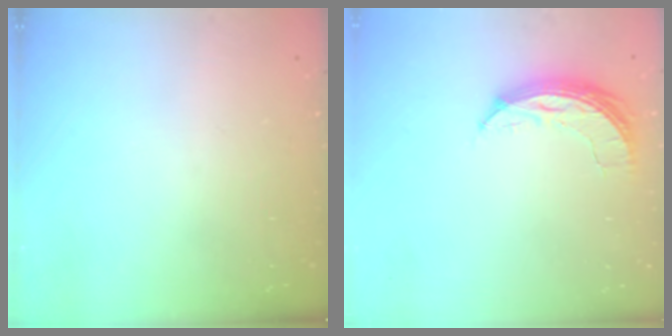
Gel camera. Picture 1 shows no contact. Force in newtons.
{"total": 6.7, "press": 6.7, "slide": 0.4}